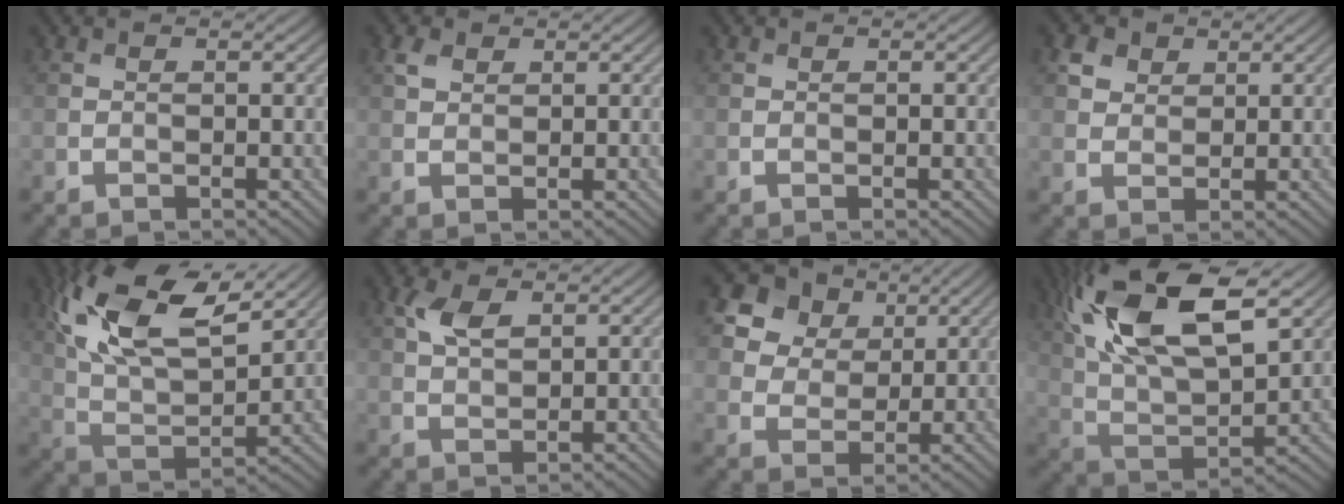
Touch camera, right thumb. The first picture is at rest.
{"total": 1.9, "force": [1.2, 1.2, 0.9], "torque": [-0.025, 0.002, 0.023]}
{"total": 0.0}
{"total": 2.9, "force": [1.7, 2.1, 1.1], "torque": [-0.028, 0.001, 0.033]}
{"total": 15.5, "force": [7.9, 6.6, 11.5], "torque": [-0.250, 0.015, 0.140]}
{"total": 4.1, "force": [1.9, 2.0, 3.0], "torque": [-0.073, 0.006, 0.039]}
{"total": 12.4, "force": [7.0, 8.8, 5.2], "torque": [-0.160, 0.015, 0.137]}
{"total": 17.8, "force": [8.2, 7.3, 14.0], "torque": [-0.302, 0.027, 0.136]}